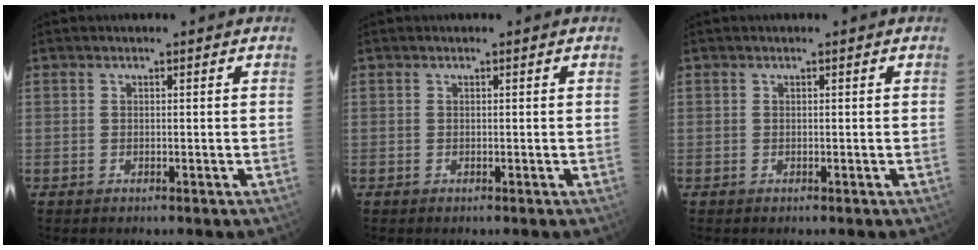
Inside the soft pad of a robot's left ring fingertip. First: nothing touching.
{"total": 0.0}
{"total": 0.0}